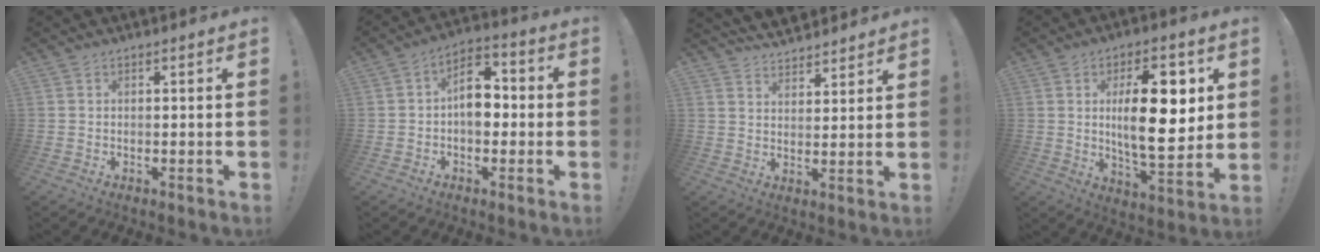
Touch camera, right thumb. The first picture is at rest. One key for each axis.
{"total": 10.4, "fx": -0.9, "fy": 7.0, "fz": 7.6, "tx": -0.112, "ty": 0.019, "tz": -0.013}
{"total": 6.2, "fx": 5.7, "fy": 2.3, "fz": 1.0, "tx": -0.026, "ty": -0.041, "tz": 0.107}
{"total": 18.8, "fx": 3.3, "fy": 7.8, "fz": 16.8, "tx": -0.258, "ty": -0.009, "tz": 0.042}